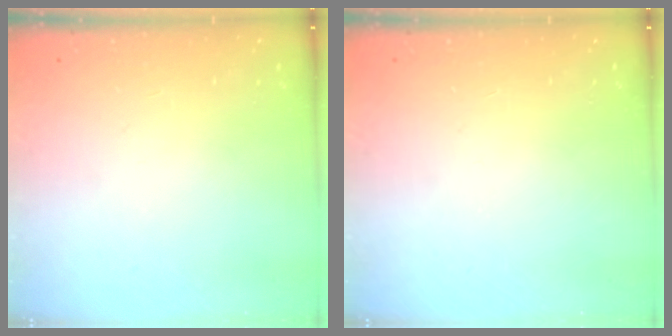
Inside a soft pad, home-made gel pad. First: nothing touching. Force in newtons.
{"total": 0.0}